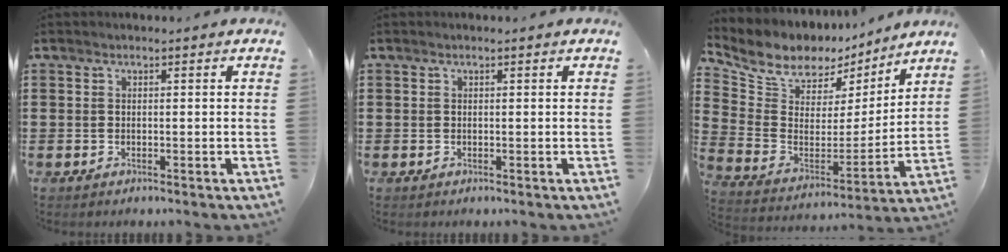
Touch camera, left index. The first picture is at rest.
{"total": 0.0}
{"total": 8.0, "force": [6.6, 4.2, 1.6], "torque": [-0.078, -0.043, 0.120]}